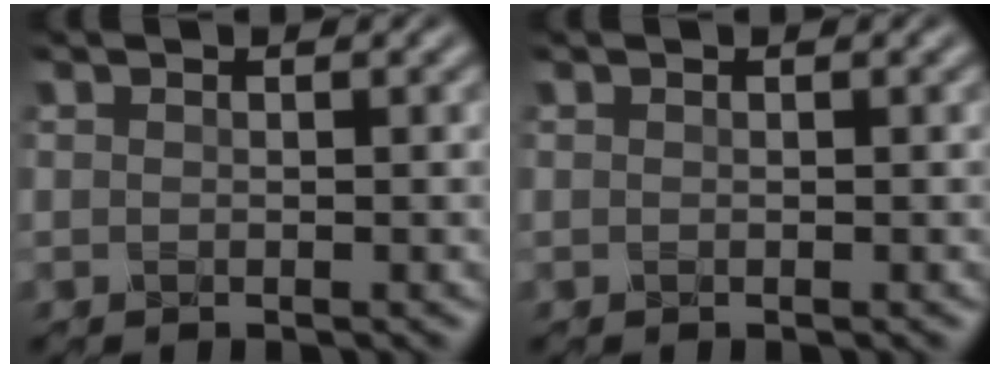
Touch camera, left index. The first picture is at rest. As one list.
[{"total": 0.0}]